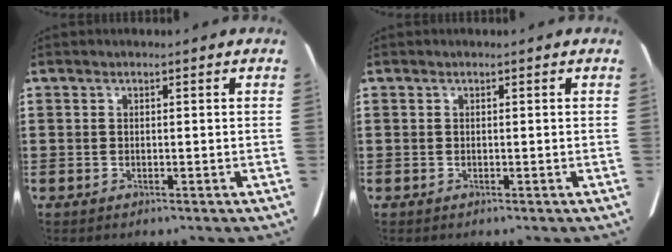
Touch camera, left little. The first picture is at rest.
{"total": 0.0}